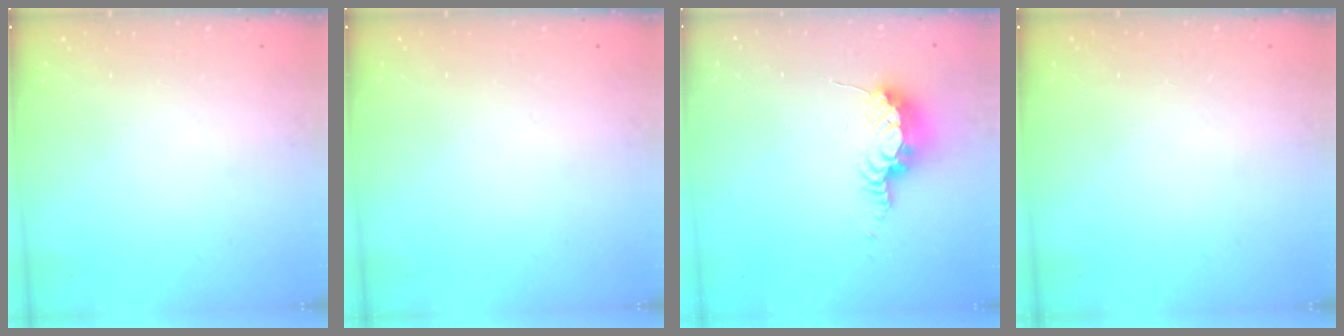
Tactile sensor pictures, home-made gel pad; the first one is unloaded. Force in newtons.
{"total": 0.0}
{"total": 8.1, "press": 8.0, "slide": 1.0}
{"total": 0.0}